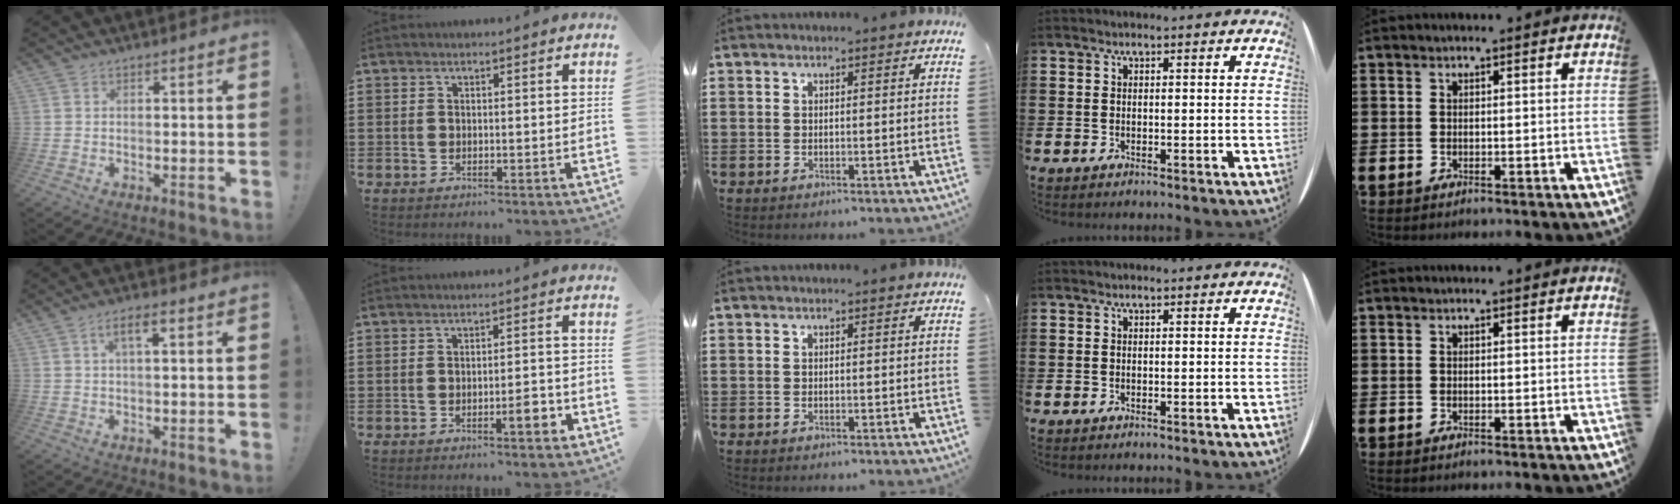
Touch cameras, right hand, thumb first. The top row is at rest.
{"thumb": {"total": 4.1, "force": [0.9, 1.0, 3.9], "torque": [-0.064, 0.003, 0.010]}, "index": {"total": 3.8, "force": [-1.7, 0.7, 3.3], "torque": [-0.043, -0.003, -0.030]}}